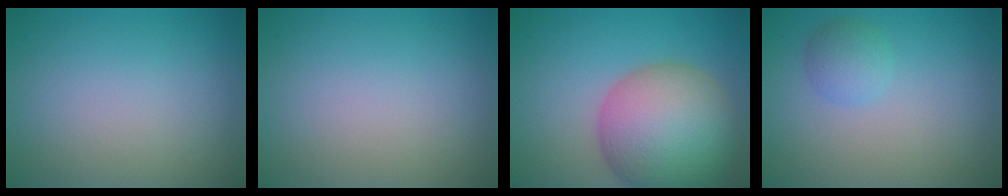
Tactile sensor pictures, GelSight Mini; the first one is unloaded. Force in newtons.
{"total": 0.0}
{"total": 11.6, "press": 11.6, "slide": 0.6}
{"total": 1.8, "press": 1.8, "slide": 0.1}